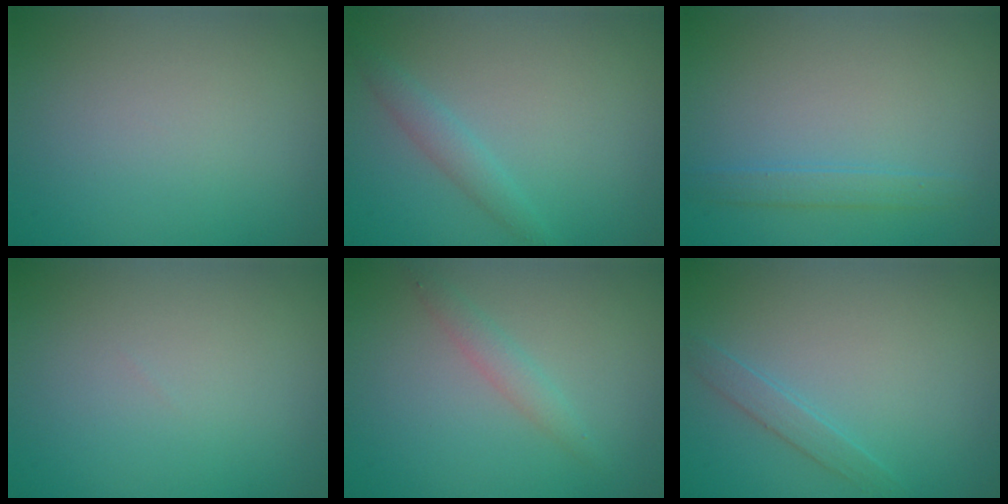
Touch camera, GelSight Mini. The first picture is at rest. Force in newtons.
{"total": 1.6, "press": 1.6, "slide": 0.0}
{"total": 1.5, "press": 1.5, "slide": 0.2}
{"total": 0.0}
{"total": 1.5, "press": 1.5, "slide": 0.1}
{"total": 1.4, "press": 1.4, "slide": 0.1}